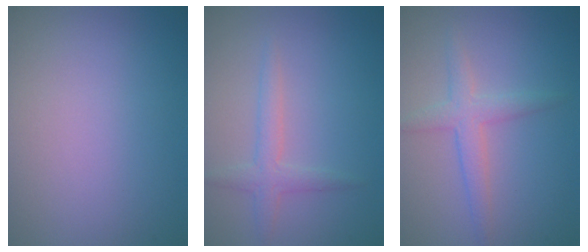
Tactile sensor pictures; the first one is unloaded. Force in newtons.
{"total": 2.0, "press": 2.0, "slide": 0.1}
{"total": 2.5, "press": 2.5, "slide": 0.0}